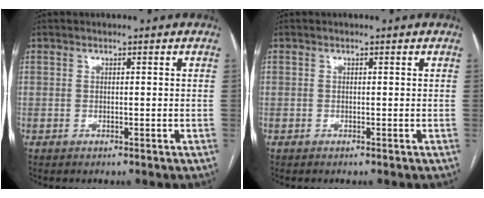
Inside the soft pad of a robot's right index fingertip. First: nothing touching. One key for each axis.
{"total": 0.0}